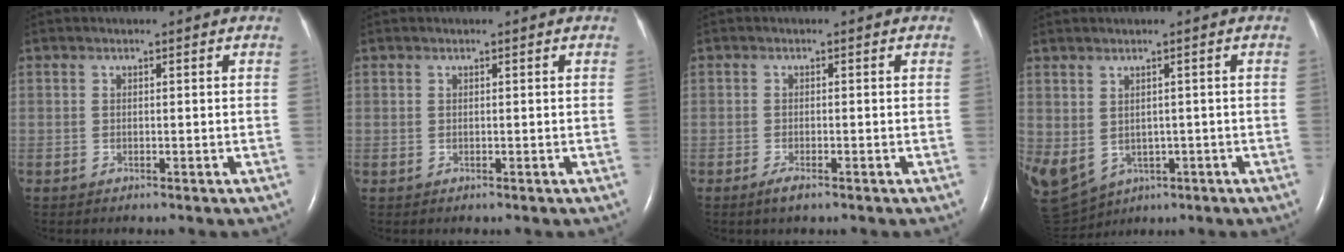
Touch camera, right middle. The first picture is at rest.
{"total": 0.0}
{"total": 1.7, "force": [-1.1, 0.3, 1.3], "torque": [-0.034, -0.005, -0.021]}
{"total": 17.8, "force": [-6.8, 13.8, 9.0], "torque": [-0.260, -0.017, -0.080]}